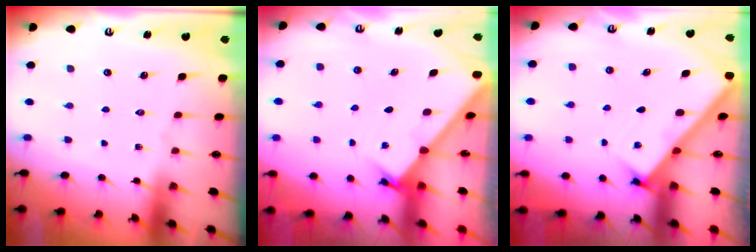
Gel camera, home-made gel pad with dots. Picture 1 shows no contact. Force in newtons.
{"total": 1.6, "press": 1.5, "slide": 0.1}
{"total": 2.5, "press": 2.5, "slide": 0.3}